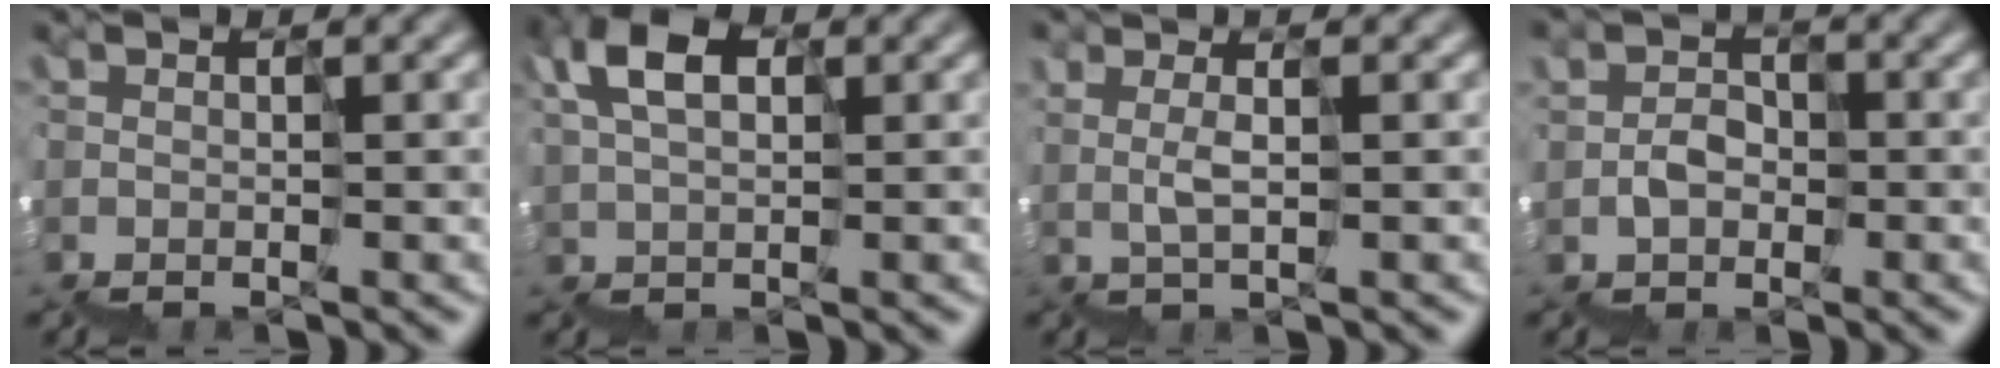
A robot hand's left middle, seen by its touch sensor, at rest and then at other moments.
{"total": 5.0, "force": [2.4, 2.6, 3.6], "torque": [-0.078, 0.025, 0.039]}
{"total": 1.6, "force": [1.6, -0.2, 0.1], "torque": [-0.004, 0.005, 0.038]}
{"total": 1.2, "force": [0.2, 1.2, -0.2], "torque": [0.009, 0.014, 0.005]}